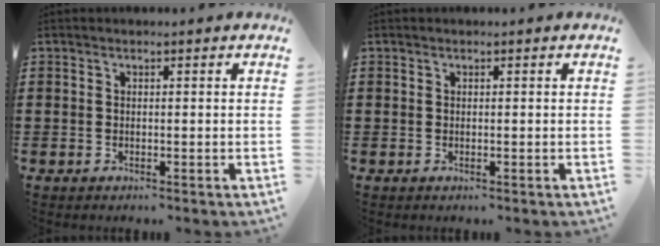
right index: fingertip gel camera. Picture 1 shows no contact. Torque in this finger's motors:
{"motor_torque": [-0.07, 0.06, 0.02, 0.04]}